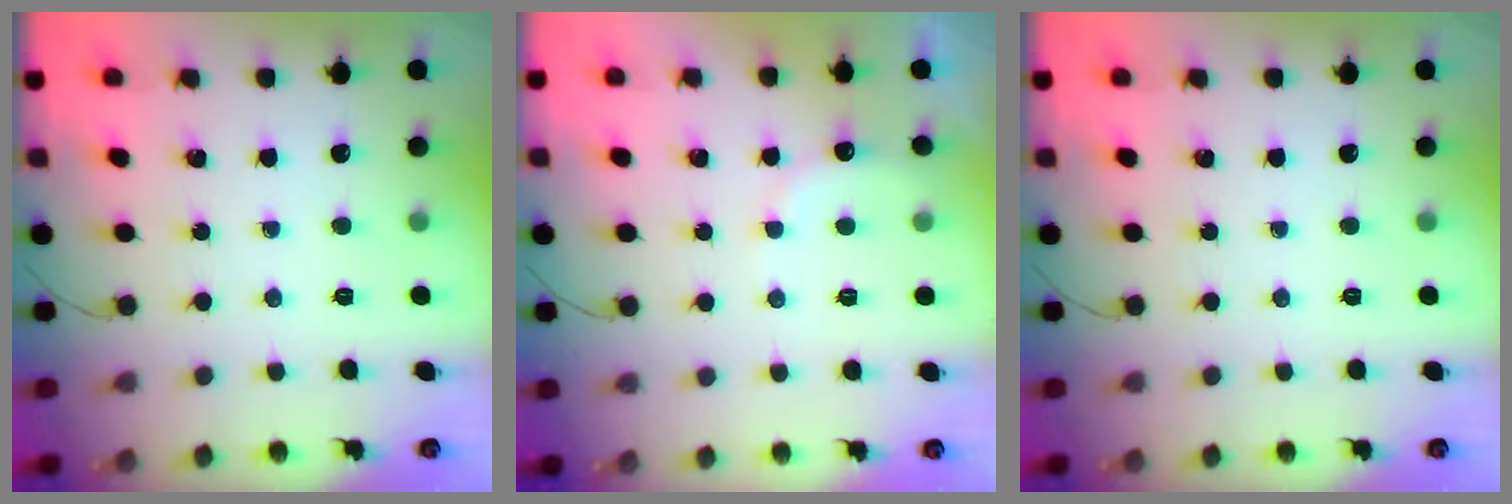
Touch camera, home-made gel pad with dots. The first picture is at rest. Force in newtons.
{"total": 6.8, "press": 6.7, "slide": 1.1}
{"total": 0.0}